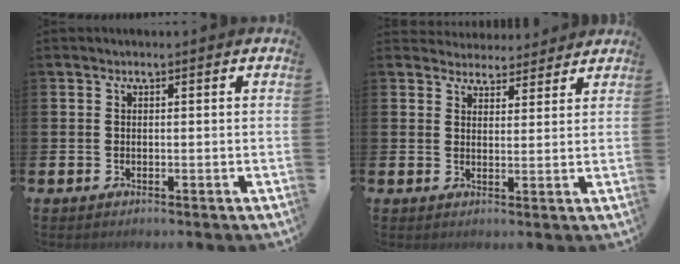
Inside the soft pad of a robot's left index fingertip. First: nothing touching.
{"total": 3.6, "force": [3.4, 1.0, -0.3], "torque": [0.004, -0.023, 0.060]}